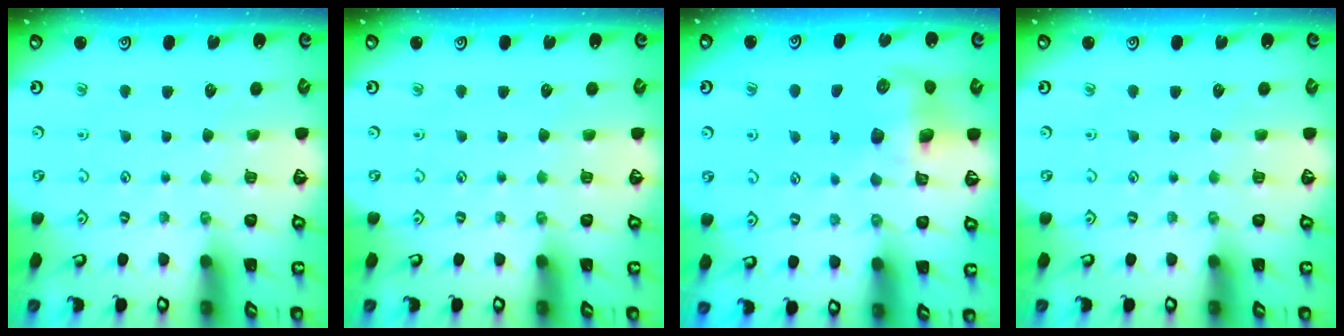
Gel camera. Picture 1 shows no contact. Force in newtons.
{"total": 0.0}
{"total": 10.3, "press": 10.2, "slide": 1.1}
{"total": 0.0}